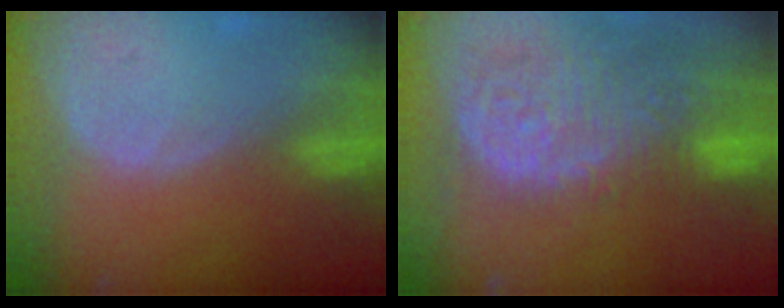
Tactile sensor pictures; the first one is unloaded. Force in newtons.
{"total": 14.7, "press": 12.1, "slide": 8.4}